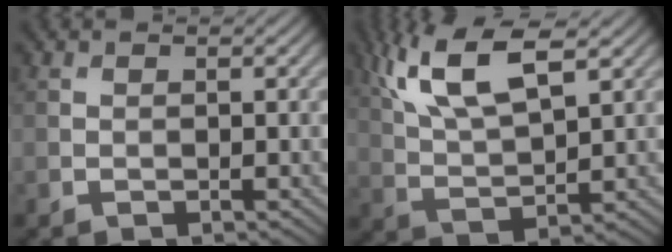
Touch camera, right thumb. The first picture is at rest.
{"total": 11.1, "force": [5.6, 3.8, 8.7], "torque": [-0.197, 0.011, 0.113]}